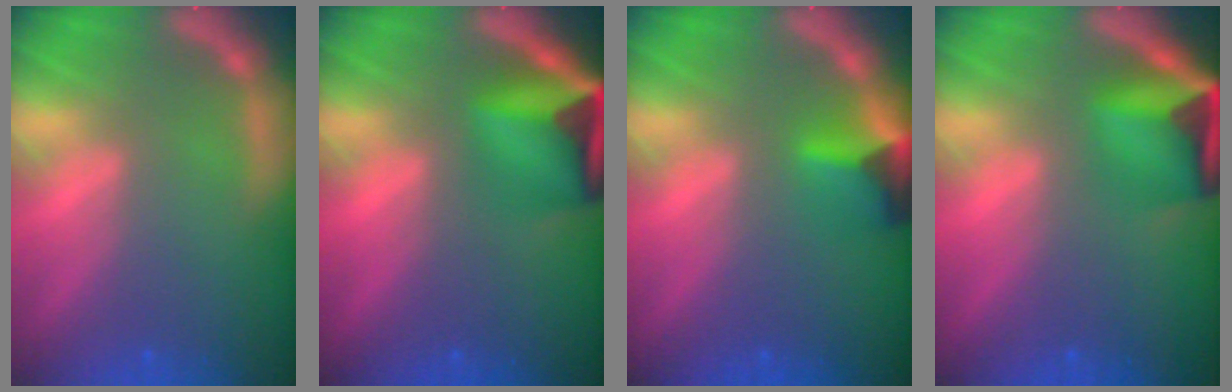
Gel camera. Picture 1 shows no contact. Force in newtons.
{"total": 8.4}
{"total": 3.9}
{"total": 7.4}